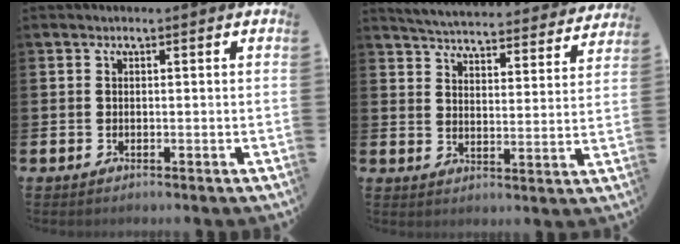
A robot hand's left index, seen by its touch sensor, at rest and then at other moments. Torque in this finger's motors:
{"motor_torque": [0.73, -1.40, 0.43, 0.13]}